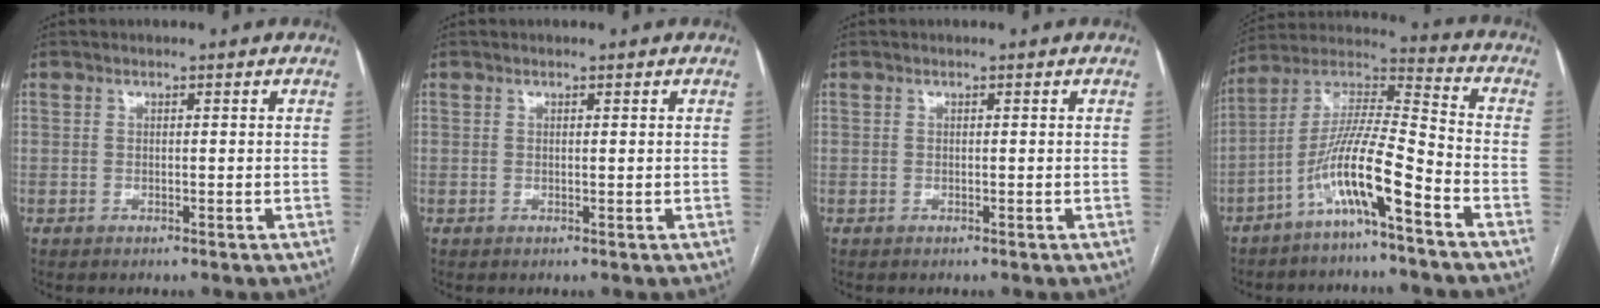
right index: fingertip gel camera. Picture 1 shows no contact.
{"total": 0.0}
{"total": 0.0}
{"total": 12.4, "force": [-6.7, 0.4, 10.4], "torque": [-0.204, 0.011, -0.132]}